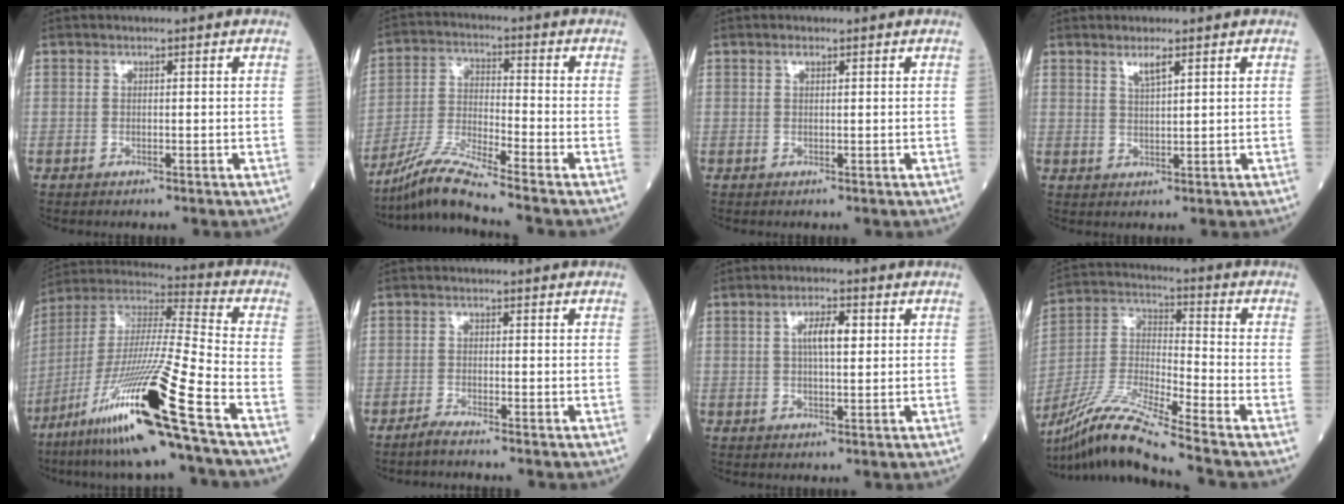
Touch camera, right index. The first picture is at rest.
{"total": 8.6, "force": [-7.6, -1.8, 3.6], "torque": [-0.083, -0.024, -0.147]}
{"total": 0.6, "force": [0.3, 0.2, 0.4], "torque": [-0.009, 0.001, 0.005]}
{"total": 2.4, "force": [1.6, 0.2, 1.8], "torque": [-0.039, 0.000, 0.031]}
{"total": 22.8, "force": [-12.4, -1.0, 19.1], "torque": [-0.389, -0.047, -0.238]}
{"total": 1.9, "force": [-1.7, -0.5, 0.6], "torque": [-0.021, -0.005, -0.038]}
{"total": 4.5, "force": [1.0, 1.3, 4.1], "torque": [-0.075, 0.009, 0.017]}
{"total": 14.9, "force": [-12.2, -1.5, 8.4], "torque": [-0.175, -0.017, -0.231]}